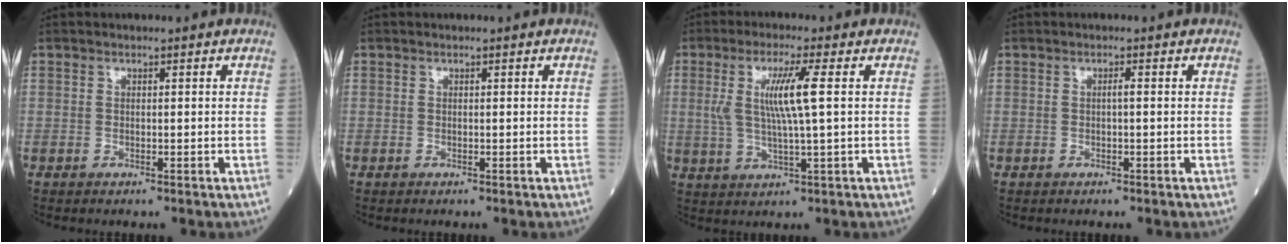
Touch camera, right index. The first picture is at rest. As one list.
[{"total": 0.0}, {"total": 7.5, "force": [1.5, -0.2, 7.3], "torque": [-0.153, 0.001, 0.029]}, {"total": 0.7, "force": [0.0, 0.0, 0.7], "torque": [-0.011, 0.001, -0.001]}]